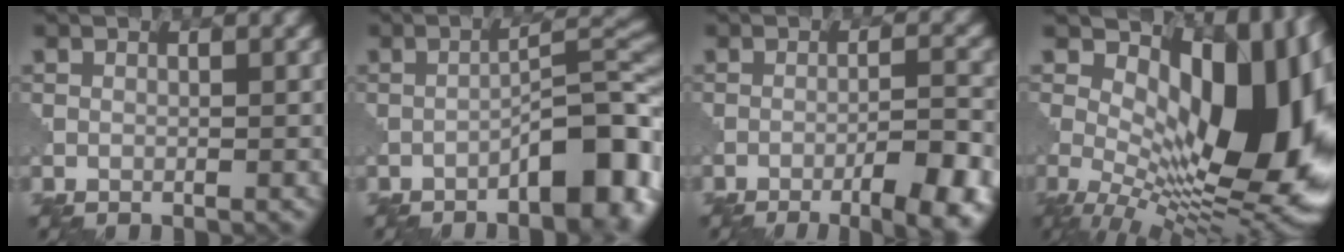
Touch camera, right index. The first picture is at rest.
{"total": 8.5, "force": [-4.5, 2.5, 6.7], "torque": [-0.081, 0.019, -0.069]}
{"total": 9.1, "force": [-5.7, 2.7, 6.6], "torque": [-0.075, 0.006, -0.058]}
{"total": 16.3, "force": [2.0, 8.2, 13.9], "torque": [-0.180, 0.001, 0.032]}